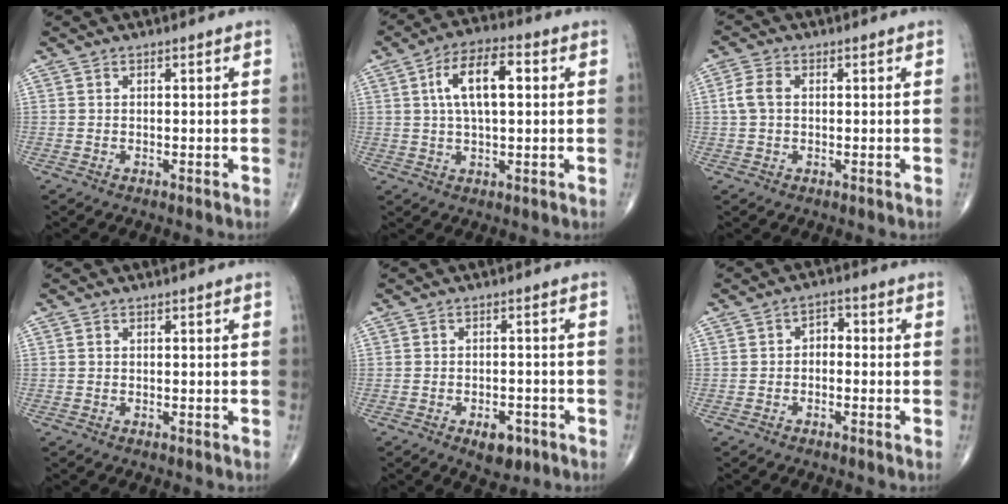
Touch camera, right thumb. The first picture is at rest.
{"total": 10.8, "force": [2.3, 4.8, 9.4], "torque": [-0.159, 0.017, 0.035]}
{"total": 4.0, "force": [0.4, 2.6, 2.9], "torque": [-0.069, 0.010, 0.003]}
{"total": 0.0}
{"total": 5.0, "force": [-2.6, 2.6, 3.3], "torque": [-0.035, 0.010, -0.033]}
{"total": 3.0, "force": [-0.6, 2.1, 2.0], "torque": [-0.015, 0.017, -0.022]}